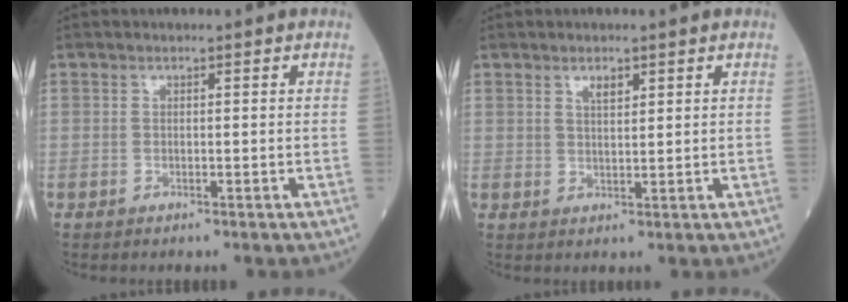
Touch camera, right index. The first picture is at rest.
{"total": 1.9, "force": [1.2, 0.7, 1.3], "torque": [-0.025, 0.002, 0.023]}